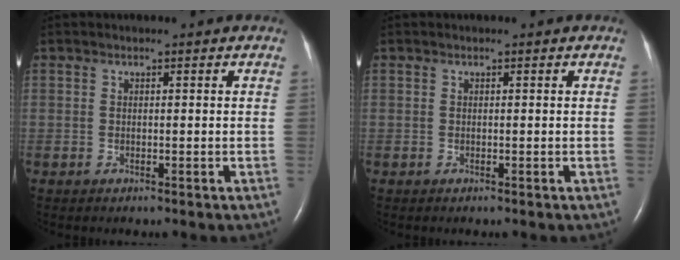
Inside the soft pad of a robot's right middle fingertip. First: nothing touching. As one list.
[{"total": 0.0}]